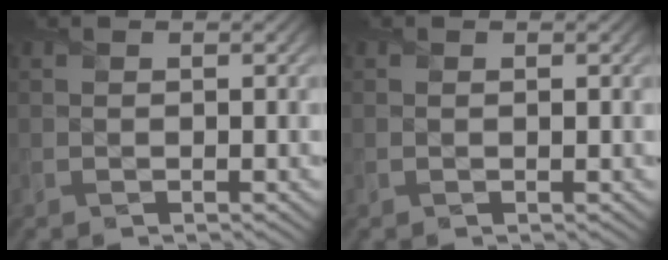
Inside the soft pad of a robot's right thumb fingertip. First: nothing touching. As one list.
[{"total": 0.0}]